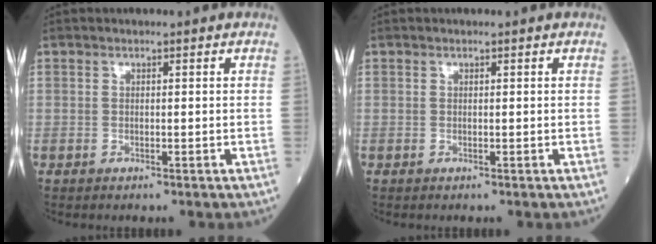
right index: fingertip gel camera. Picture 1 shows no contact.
{"total": 0.0}